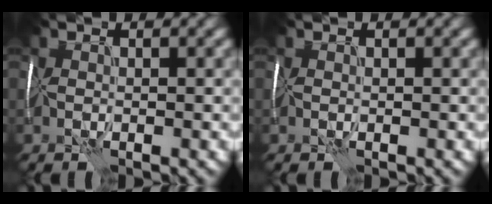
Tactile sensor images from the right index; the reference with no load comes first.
{"total": 0.0}